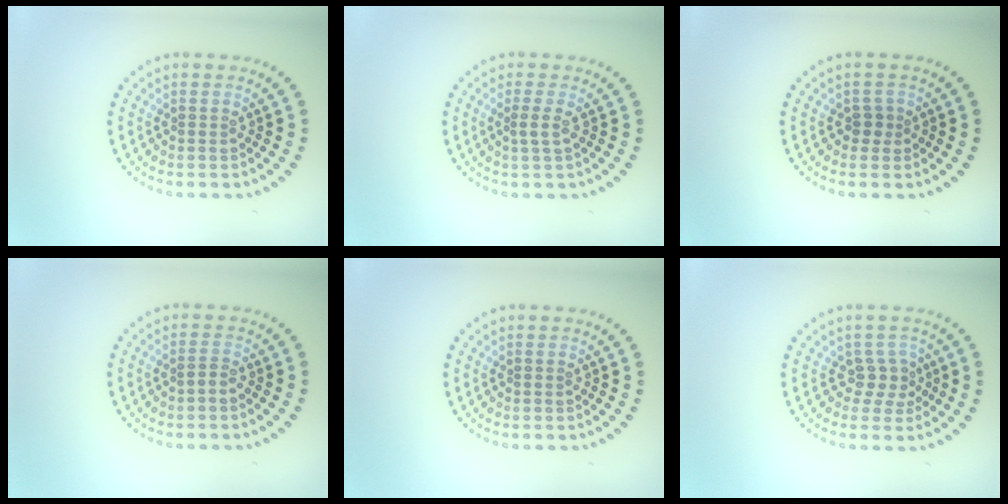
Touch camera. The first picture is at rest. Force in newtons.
{"total": 1.1, "press": 0.9, "slide": 0.6}
{"total": 1.2, "press": 0.9, "slide": 0.7}
{"total": 0.9, "press": 0.8, "slide": 0.5}
{"total": 0.0}
{"total": 2.1, "press": 1.5, "slide": 1.4}